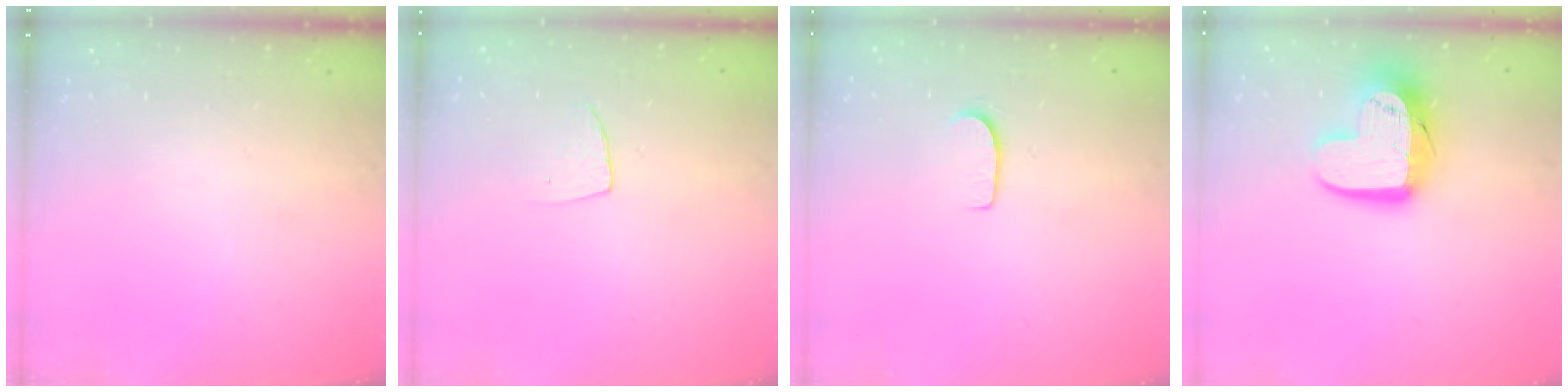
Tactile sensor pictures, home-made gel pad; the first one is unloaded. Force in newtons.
{"total": 4.9, "press": 4.8, "slide": 0.4}
{"total": 5.9, "press": 5.8, "slide": 0.6}
{"total": 14.3, "press": 14.3, "slide": 1.2}